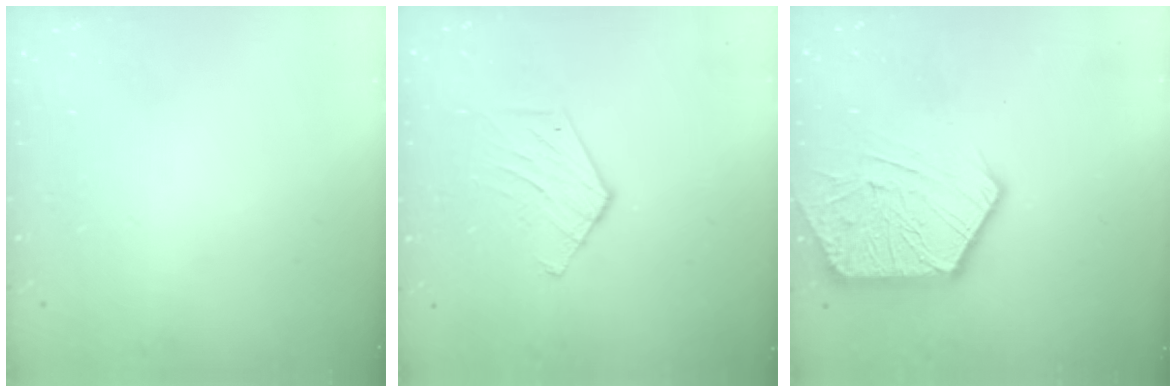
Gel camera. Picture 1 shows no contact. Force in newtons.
{"total": 6.8, "press": 6.7, "slide": 0.4}
{"total": 14.0, "press": 13.9, "slide": 1.4}